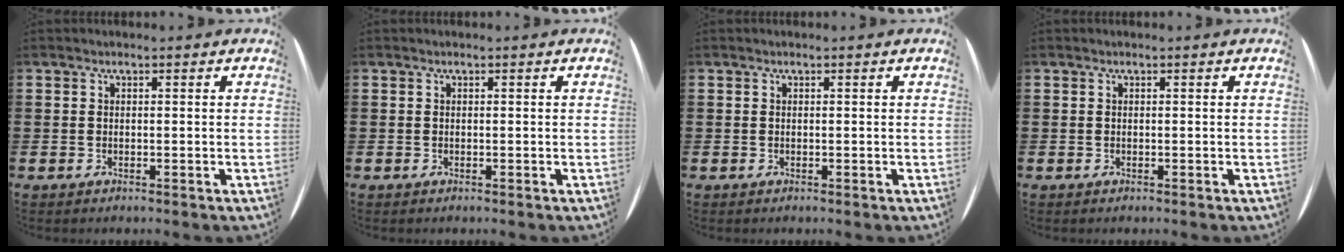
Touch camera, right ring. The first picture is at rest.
{"total": 0.0}
{"total": 0.0}
{"total": 0.0}